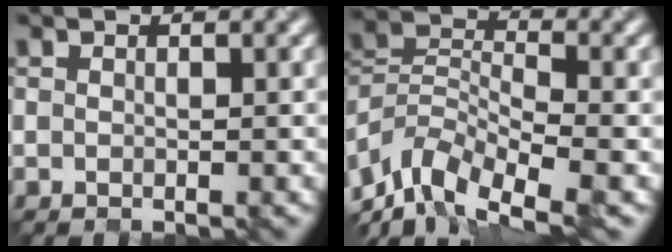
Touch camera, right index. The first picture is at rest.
{"total": 8.2, "force": [-5.9, 3.4, 4.7], "torque": [-0.084, -0.009, -0.123]}